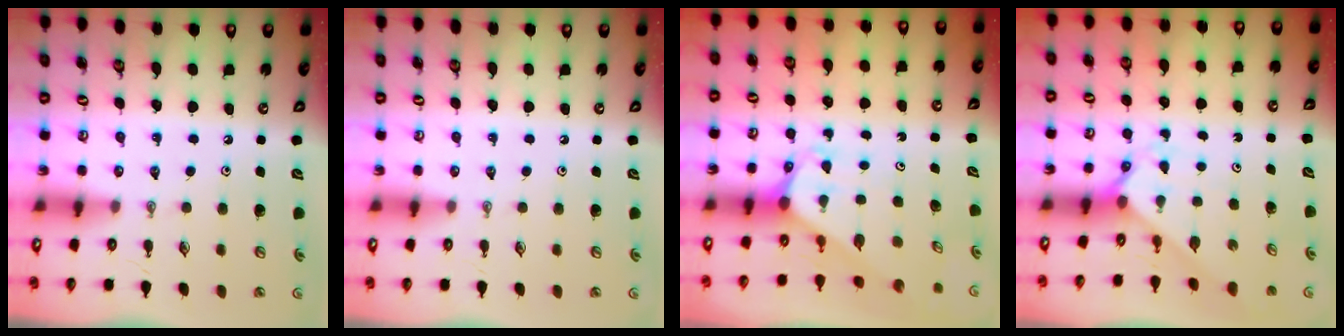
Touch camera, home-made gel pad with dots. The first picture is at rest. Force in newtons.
{"total": 0.0}
{"total": 2.0, "press": 2.0, "slide": 0.1}
{"total": 2.2, "press": 2.2, "slide": 0.2}